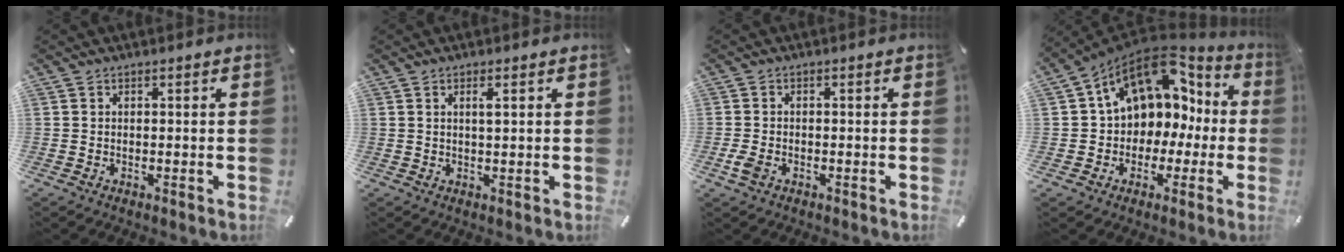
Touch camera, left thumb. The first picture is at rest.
{"total": 2.0, "force": [0.7, 0.3, 1.8], "torque": [-0.037, 0.000, 0.010]}
{"total": 2.9, "force": [-1.2, 1.7, 1.9], "torque": [-0.052, -0.003, -0.026]}
{"total": 12.5, "force": [5.2, 9.6, 6.0], "torque": [-0.103, -0.038, 0.099]}